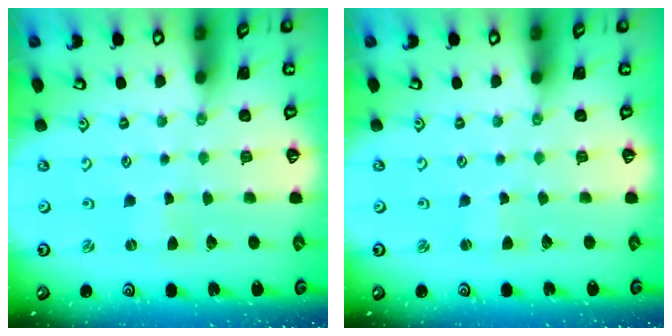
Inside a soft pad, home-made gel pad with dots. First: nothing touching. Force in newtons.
{"total": 1.7, "press": 1.7, "slide": 0.3}